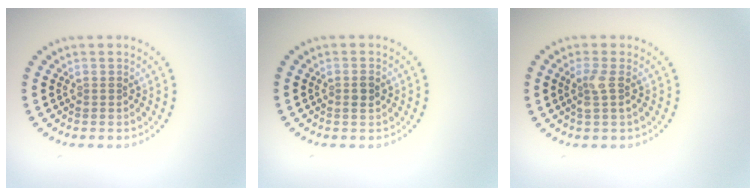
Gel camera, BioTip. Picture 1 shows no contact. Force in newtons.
{"total": 1.2, "press": 1.1, "slide": 0.3}
{"total": 1.8, "press": 1.5, "slide": 0.9}